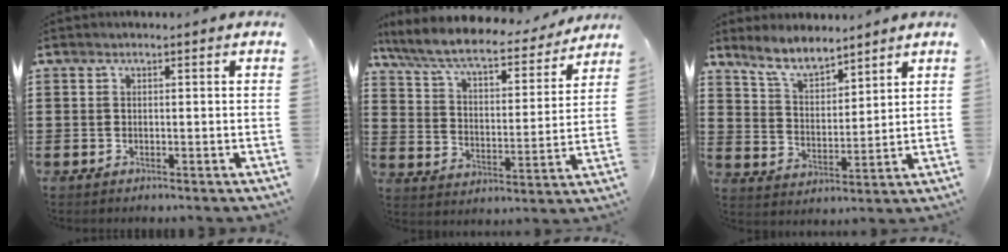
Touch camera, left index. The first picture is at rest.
{"total": 7.9, "force": [6.9, 1.2, 3.7], "torque": [-0.100, -0.037, 0.117]}
{"total": 6.6, "force": [6.0, 1.5, 2.5], "torque": [-0.071, -0.016, 0.109]}